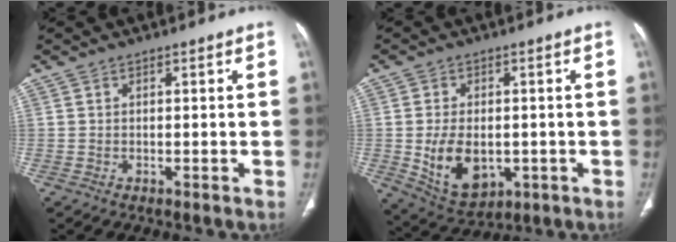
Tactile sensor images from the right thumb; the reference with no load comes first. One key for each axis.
{"total": 10.7, "fx": -1.7, "fy": 7.0, "fz": 7.9, "tx": -0.121, "ty": -0.004, "tz": -0.007}